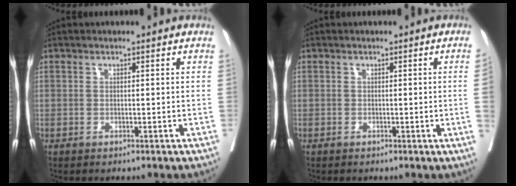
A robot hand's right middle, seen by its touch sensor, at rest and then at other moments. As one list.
[{"total": 2.3, "force": [-0.2, -0.9, 2.1], "torque": [-0.031, -0.004, 0.001]}]